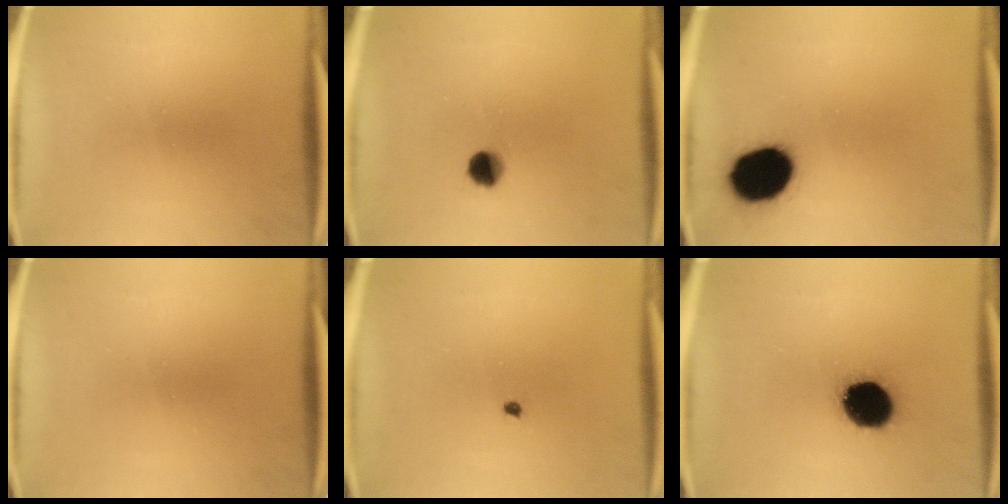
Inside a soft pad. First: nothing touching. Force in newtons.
{"total": 4.1}
{"total": 16.2}
{"total": 0.0}
{"total": 0.5}
{"total": 14.7}